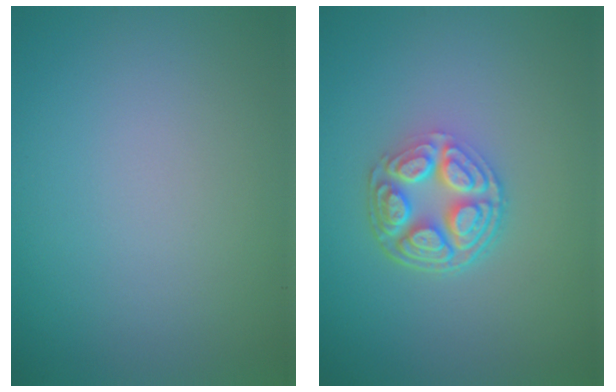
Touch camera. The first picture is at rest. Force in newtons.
{"total": 5.1, "press": 3.7, "slide": 3.5}